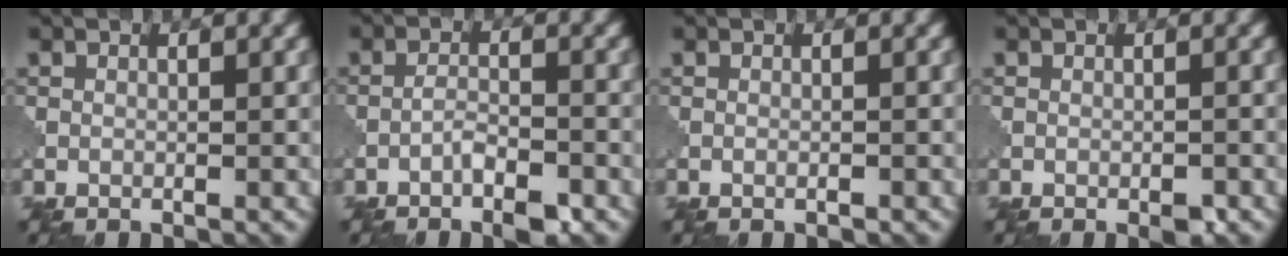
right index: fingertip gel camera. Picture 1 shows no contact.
{"total": 2.9, "force": [-2.0, 0.8, 2.0], "torque": [-0.038, 0.003, -0.040]}
{"total": 0.6, "force": [-0.4, 0.0, 0.4], "torque": [-0.008, -0.001, -0.008]}
{"total": 1.2, "force": [-0.8, 0.5, 0.9], "torque": [-0.012, -0.002, -0.012]}